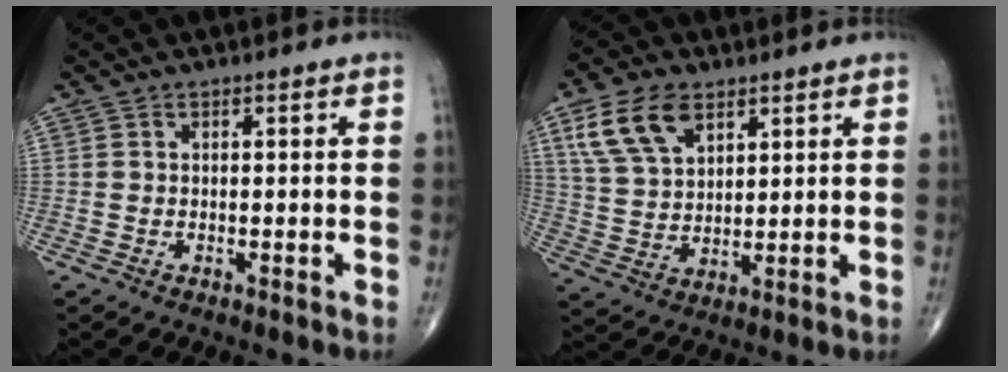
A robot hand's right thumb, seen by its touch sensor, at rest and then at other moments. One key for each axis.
{"total": 11.5, "fx": 5.9, "fy": 6.7, "fz": 7.3, "tx": -0.127, "ty": -0.016, "tz": 0.119}